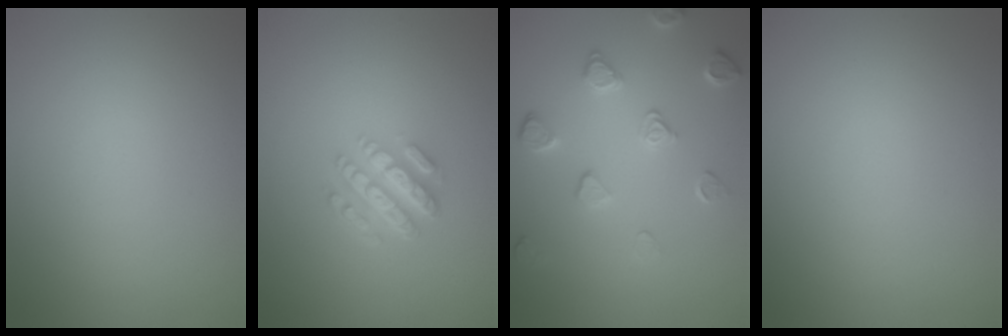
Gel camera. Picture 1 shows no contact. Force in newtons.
{"total": 4.3, "press": 3.1, "slide": 3.0}
{"total": 2.4, "press": 1.9, "slide": 1.4}
{"total": 0.0}